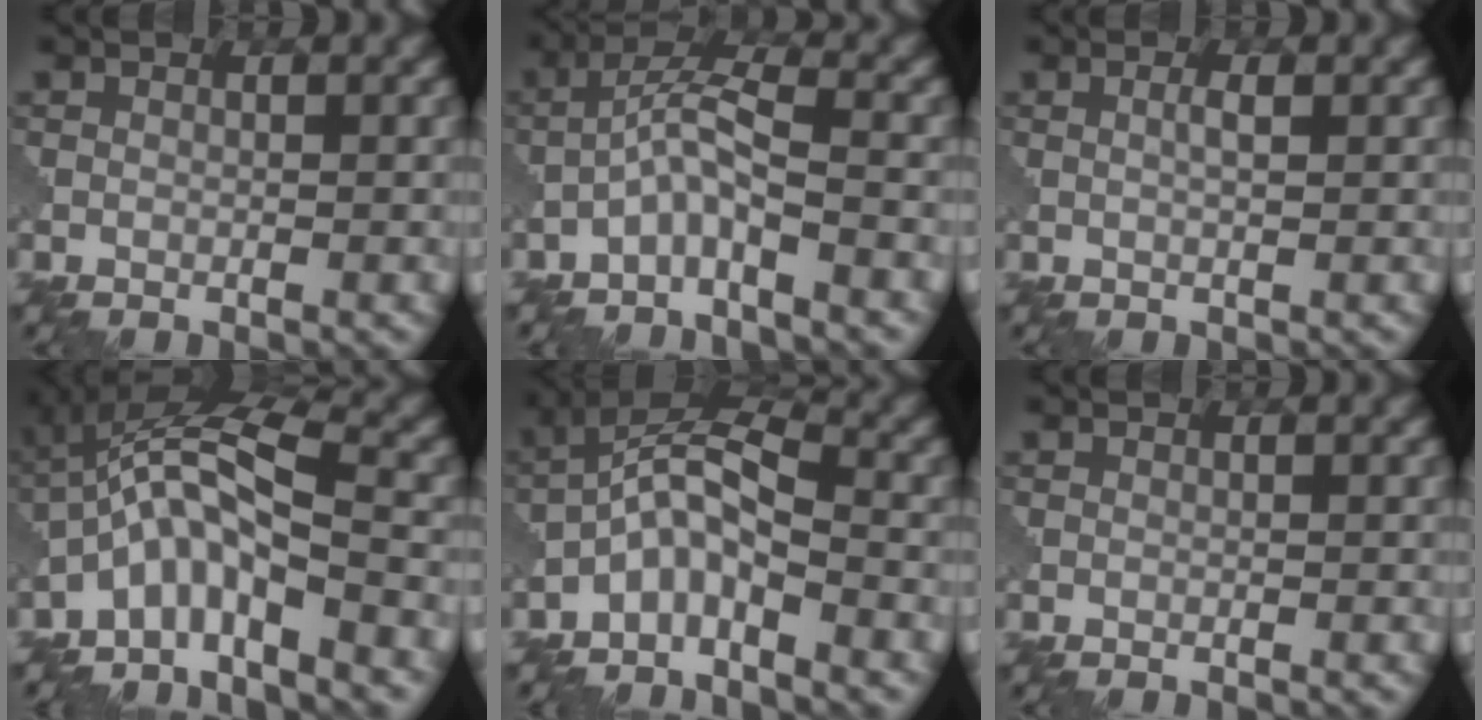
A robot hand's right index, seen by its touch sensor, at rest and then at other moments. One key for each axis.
{"total": 3.7, "fx": -2.1, "fy": 0.5, "fz": 3.0, "tx": -0.058, "ty": 0.017, "tz": -0.049}
{"total": 1.1, "fx": 0.2, "fy": 0.1, "fz": 1.1, "tx": -0.023, "ty": 0.004, "tz": 0.003}
{"total": 6.9, "fx": -2.9, "fy": 1.8, "fz": 6.0, "tx": -0.117, "ty": 0.019, "tz": -0.068}
{"total": 4.9, "fx": -2.4, "fy": 1.7, "fz": 3.9, "tx": -0.074, "ty": 0.020, "tz": -0.056}
{"total": 0.0}